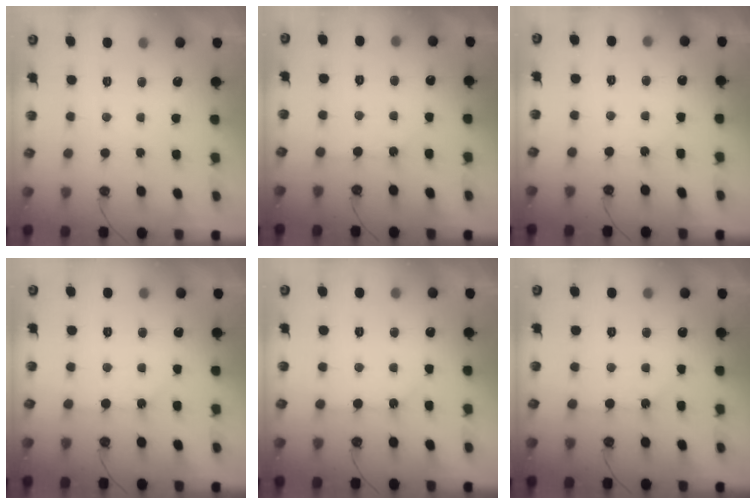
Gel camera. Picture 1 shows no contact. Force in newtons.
{"total": 1.6, "press": 1.6, "slide": 0.3}
{"total": 1.5, "press": 1.4, "slide": 0.3}
{"total": 2.2, "press": 2.1, "slide": 0.3}
{"total": 2.5, "press": 2.5, "slide": 0.4}
{"total": 2.2, "press": 2.1, "slide": 0.3}